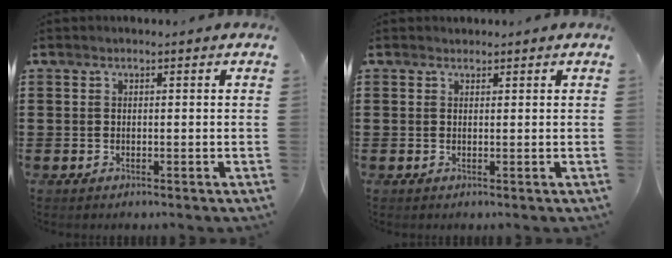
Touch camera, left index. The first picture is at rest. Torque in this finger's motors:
{"motor_torque": [0.01, 0.02, -0.01, 0.01]}